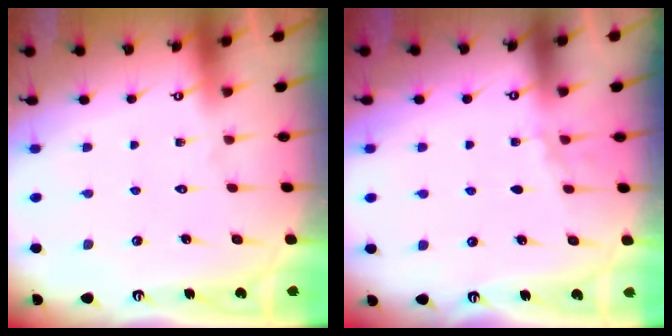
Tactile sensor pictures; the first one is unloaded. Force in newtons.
{"total": 2.2, "press": 1.9, "slide": 1.1}